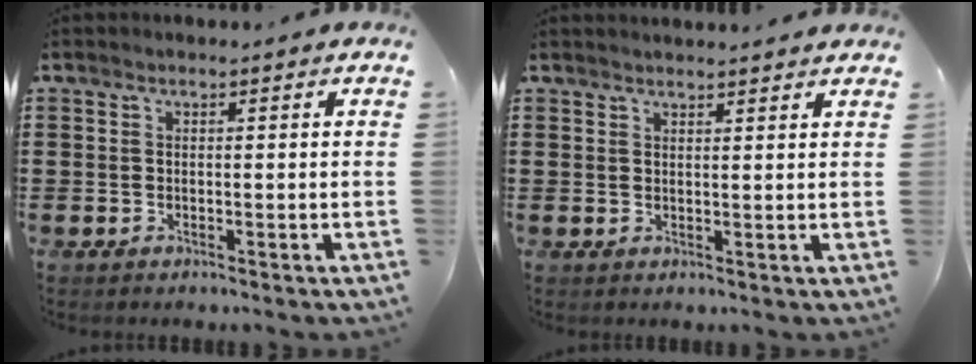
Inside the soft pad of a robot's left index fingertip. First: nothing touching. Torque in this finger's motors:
{"motor_torque": [1.07, 1.07, 0.42, 0.08]}